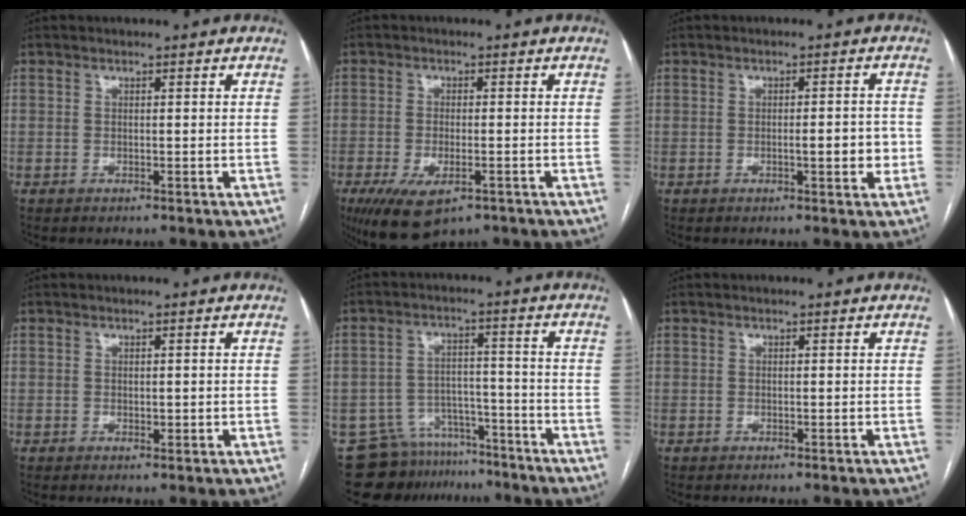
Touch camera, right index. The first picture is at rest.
{"total": 8.0, "force": [-4.4, 3.3, 5.8], "torque": [-0.100, -0.016, -0.067]}
{"total": 3.8, "force": [-0.6, 1.0, 3.7], "torque": [-0.052, 0.002, -0.004]}
{"total": 1.2, "force": [0.1, 0.8, 0.9], "torque": [-0.012, 0.000, 0.004]}
{"total": 10.9, "force": [-9.2, 5.8, 0.5], "torque": [-0.005, 0.036, -0.136]}
{"total": 0.0}